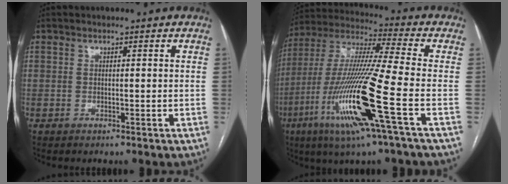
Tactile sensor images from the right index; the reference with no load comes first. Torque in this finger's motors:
{"motor_torque": [2.14, 0.00, 1.05, 0.21]}